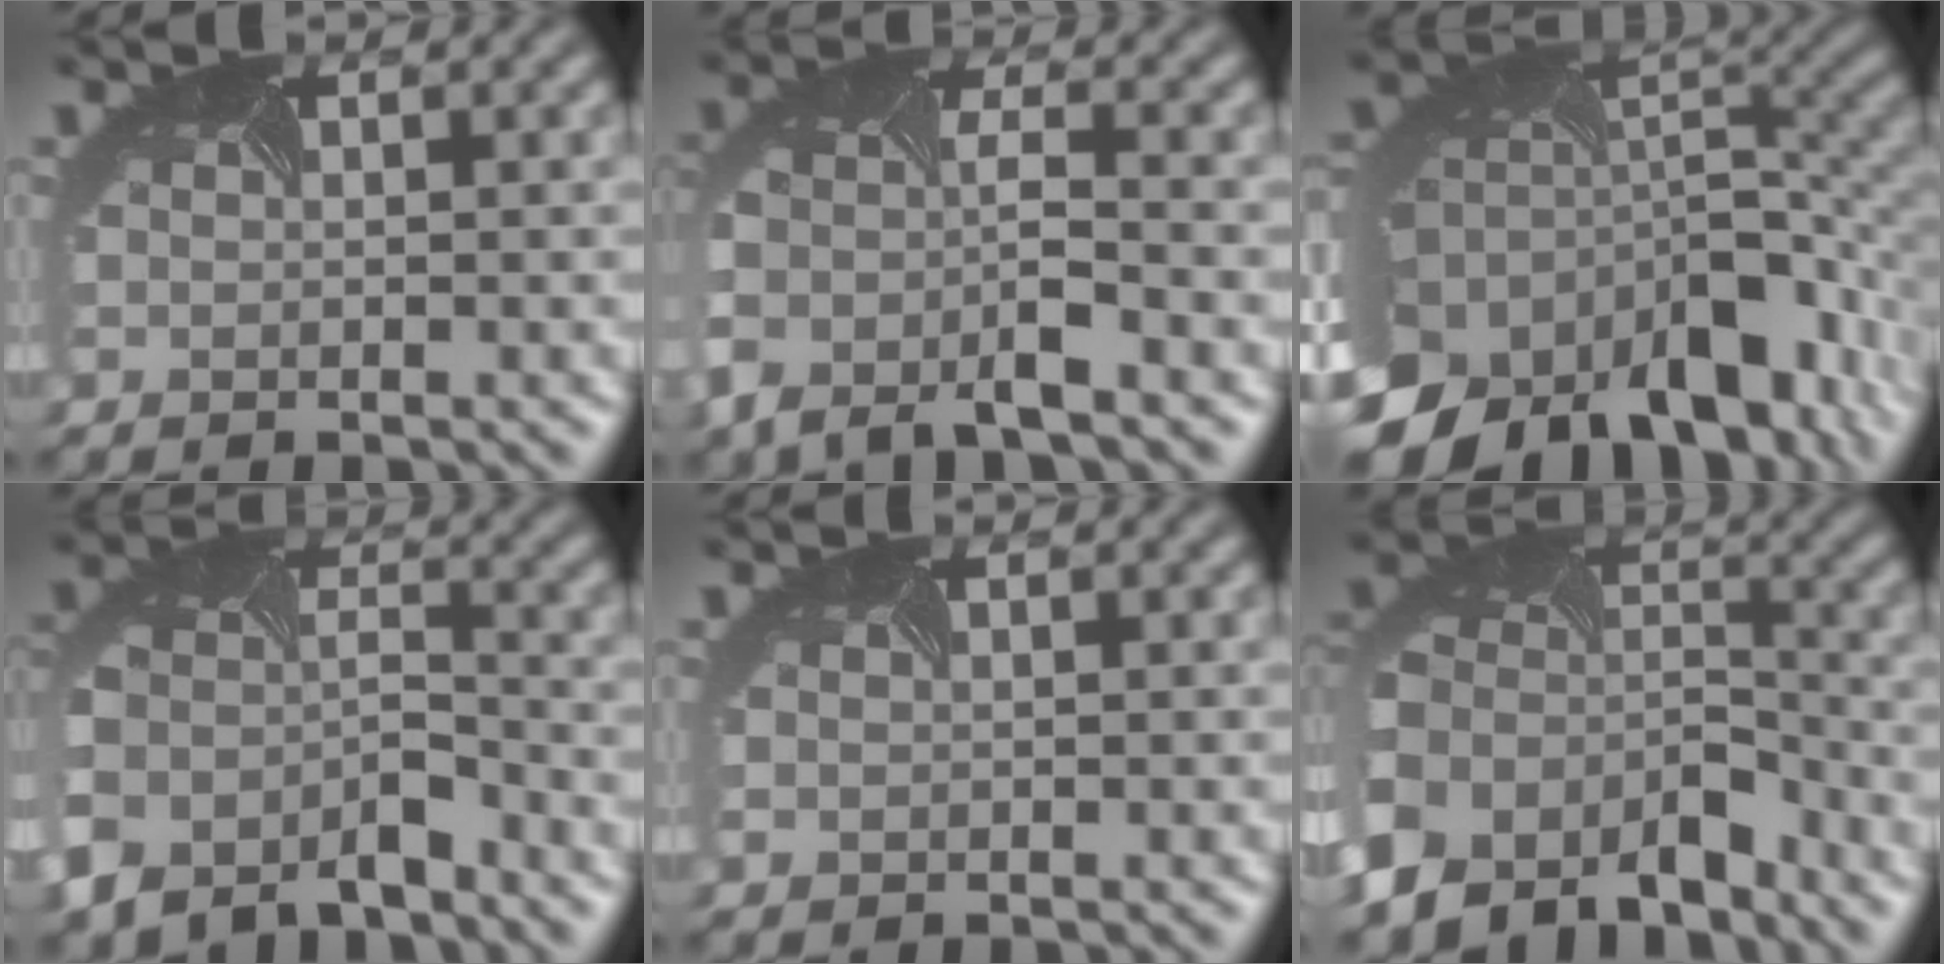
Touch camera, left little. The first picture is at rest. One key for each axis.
{"total": 6.8, "fx": -4.2, "fy": 2.7, "fz": 4.6, "tx": -0.107, "ty": -0.024, "tz": -0.080}
{"total": 19.1, "fx": -8.4, "fy": 11.4, "fz": 12.8, "tx": -0.267, "ty": -0.039, "tz": -0.099}
{"total": 7.6, "fx": -5.7, "fy": 4.0, "fz": 3.0, "tx": -0.064, "ty": -0.028, "tz": -0.096}
{"total": 0.6, "fx": -0.1, "fy": 0.6, "fz": 0.0, "tx": -0.004, "ty": -0.003, "tz": 0.004}
{"total": 10.0, "fx": -6.4, "fy": 6.6, "fz": 3.9, "tx": -0.089, "ty": -0.013, "tz": -0.113}